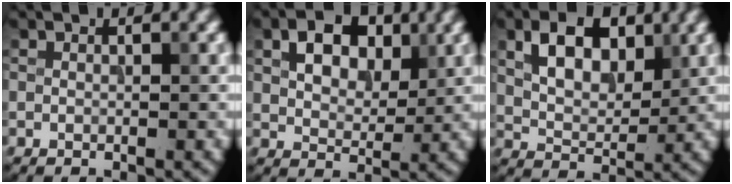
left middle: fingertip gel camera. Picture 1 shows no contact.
{"total": 5.0, "force": [1.9, 3.3, 3.3], "torque": [-0.057, 0.004, 0.026]}
{"total": 5.6, "force": [2.2, 3.4, 3.9], "torque": [-0.069, 0.002, 0.035]}